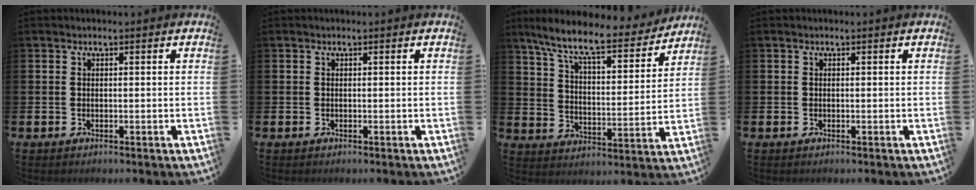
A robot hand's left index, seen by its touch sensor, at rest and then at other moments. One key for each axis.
{"total": 0.0}
{"total": 9.5, "fx": 8.2, "fy": 1.9, "fz": 4.5, "tx": -0.115, "ty": -0.051, "tz": 0.135}
{"total": 0.0}